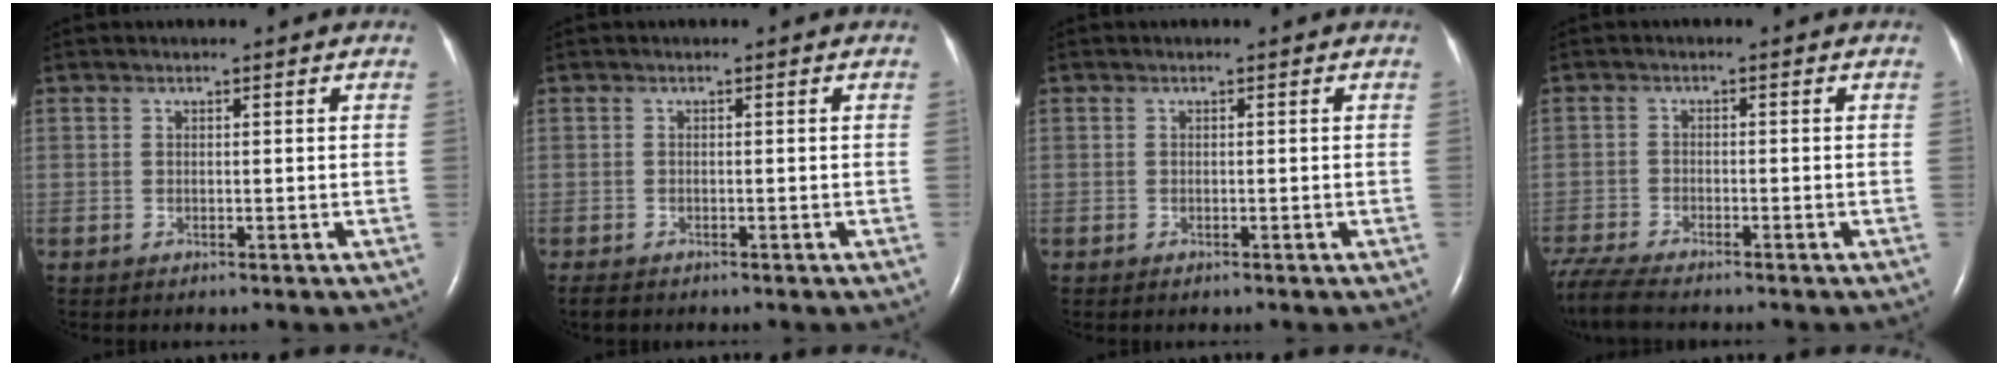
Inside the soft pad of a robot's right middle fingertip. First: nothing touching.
{"total": 1.5, "force": [-1.2, 0.5, 0.7], "torque": [-0.018, -0.004, -0.017]}
{"total": 0.0}
{"total": 8.2, "force": [-7.1, 1.1, 4.0], "torque": [-0.082, -0.019, -0.128]}